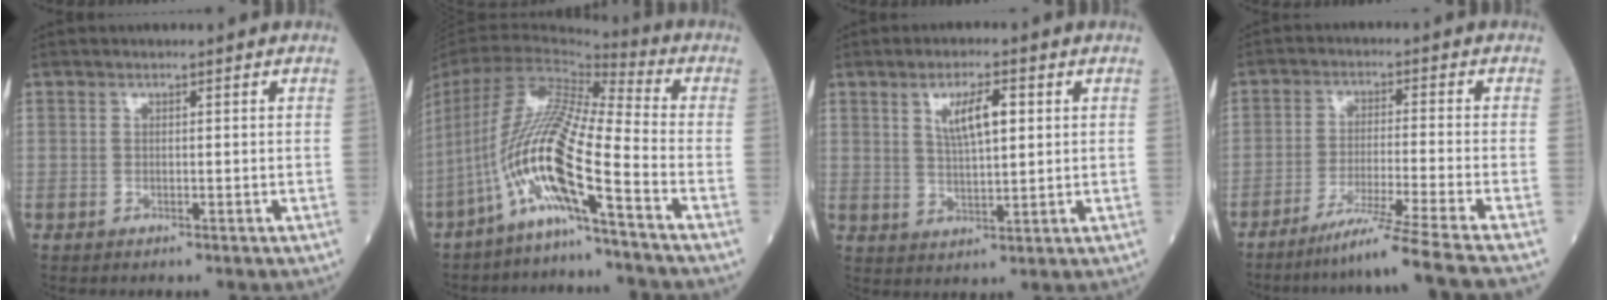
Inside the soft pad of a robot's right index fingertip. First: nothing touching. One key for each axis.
{"total": 15.2, "fx": -7.1, "fy": -0.1, "fz": 13.5, "tx": -0.276, "ty": -0.005, "tz": -0.140}
{"total": 6.1, "fx": 2.1, "fy": 1.4, "fz": 5.5, "tx": -0.104, "ty": 0.002, "tz": 0.041}
{"total": 12.8, "fx": -10.4, "fy": -3.6, "fz": 6.5, "tx": -0.079, "ty": -0.041, "tz": -0.164}